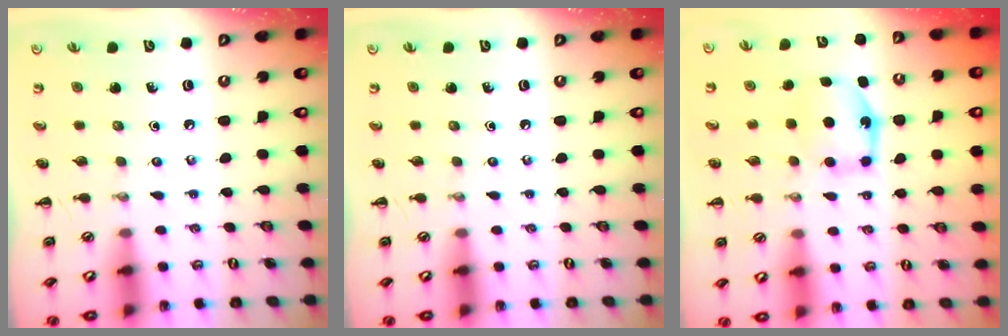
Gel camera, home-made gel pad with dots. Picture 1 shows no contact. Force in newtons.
{"total": 0.0}
{"total": 6.3, "press": 6.2, "slide": 0.8}